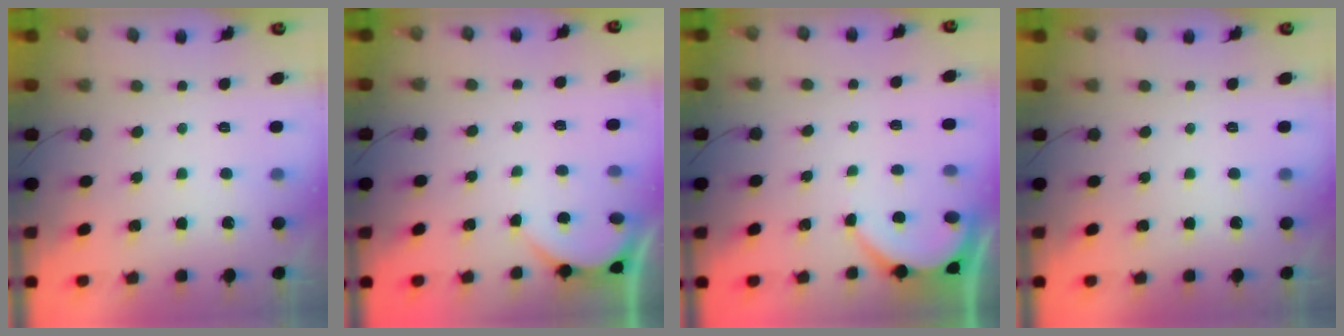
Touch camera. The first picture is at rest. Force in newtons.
{"total": 2.7, "press": 2.7, "slide": 0.3}
{"total": 2.3, "press": 2.3, "slide": 0.2}
{"total": 0.0}